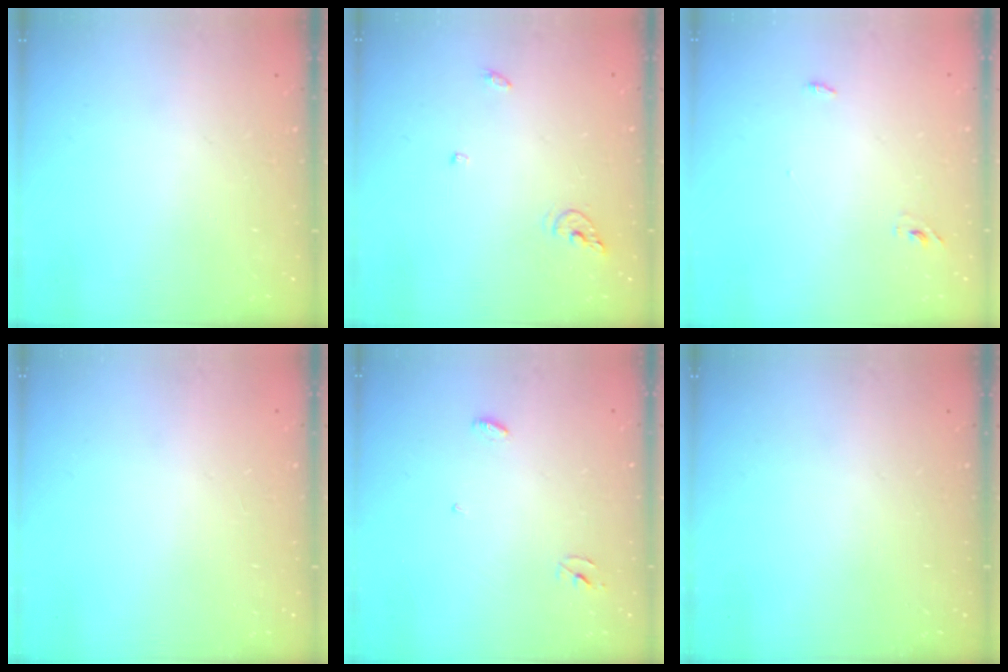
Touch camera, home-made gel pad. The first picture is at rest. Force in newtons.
{"total": 6.1, "press": 6.1, "slide": 0.6}
{"total": 2.9, "press": 2.7, "slide": 1.0}
{"total": 1.0, "press": 0.8, "slide": 0.6}
{"total": 3.3, "press": 3.3, "slide": 0.3}
{"total": 0.0}